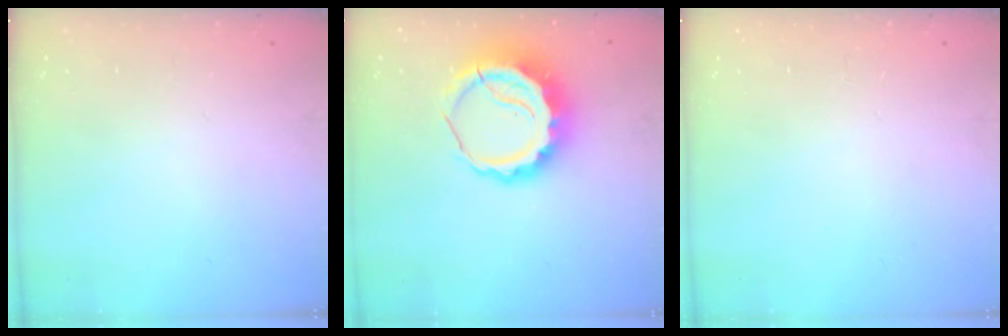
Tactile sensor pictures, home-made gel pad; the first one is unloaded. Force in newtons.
{"total": 9.3, "press": 9.1, "slide": 1.7}
{"total": 0.0}